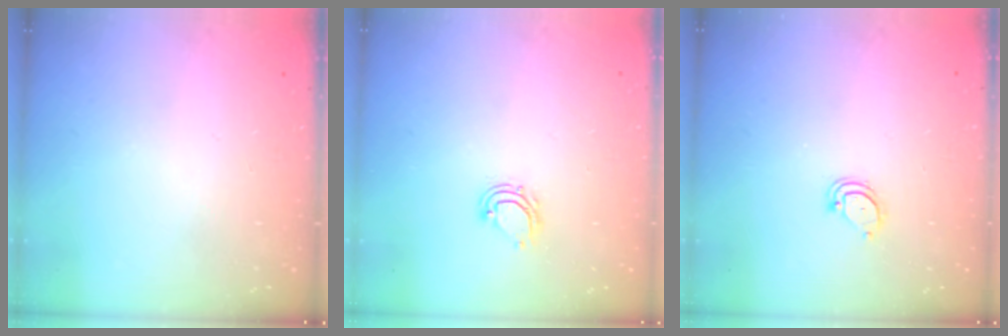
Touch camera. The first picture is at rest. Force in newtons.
{"total": 6.3, "press": 6.3, "slide": 0.4}
{"total": 3.8, "press": 3.8, "slide": 0.4}